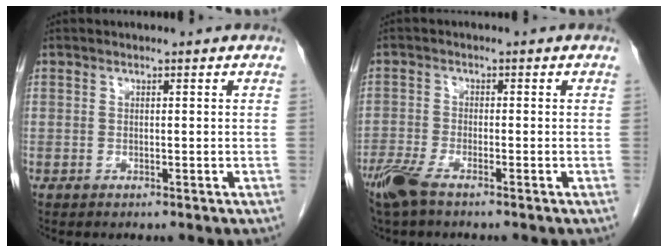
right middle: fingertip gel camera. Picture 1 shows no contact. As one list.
[{"total": 5.1, "force": [-3.8, 0.9, 3.4], "torque": [-0.076, -0.013, -0.074]}]